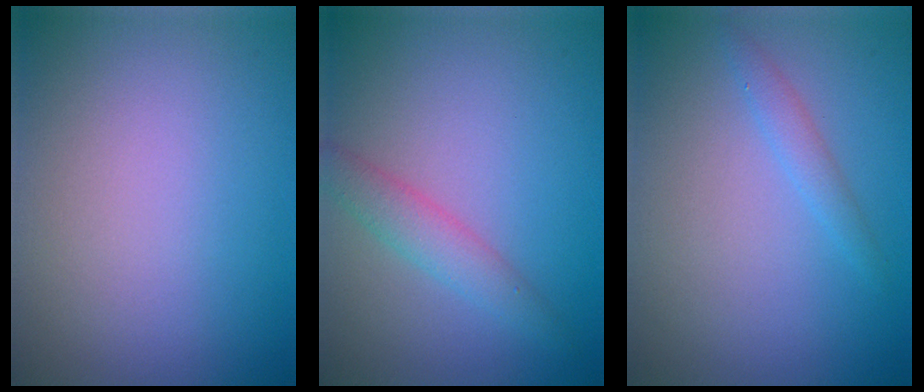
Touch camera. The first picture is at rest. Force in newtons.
{"total": 2.3, "press": 2.3, "slide": 0.0}
{"total": 1.3, "press": 1.3, "slide": 0.0}